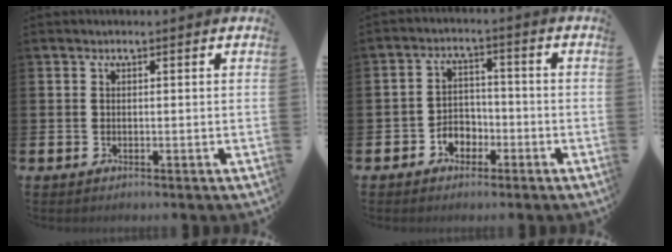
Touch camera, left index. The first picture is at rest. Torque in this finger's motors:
{"motor_torque": [0.47, 0.48, 0.03, 0.04]}